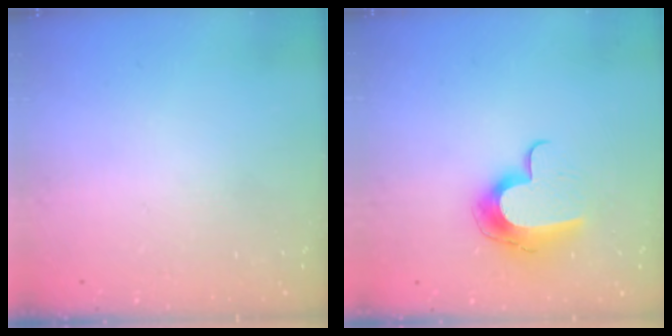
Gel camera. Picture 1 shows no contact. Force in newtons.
{"total": 11.5, "press": 11.5, "slide": 0.7}